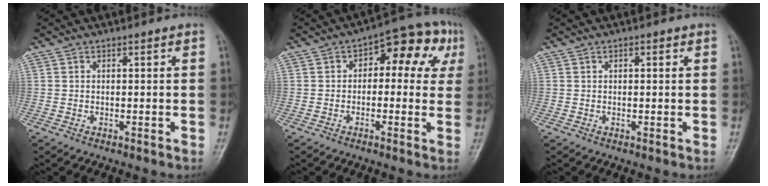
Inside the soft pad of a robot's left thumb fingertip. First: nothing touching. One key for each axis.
{"total": 11.3, "fx": 2.9, "fy": 6.6, "fz": 8.7, "tx": -0.058, "ty": 0.035, "tz": 0.024}
{"total": 0.7, "fx": 0.3, "fy": 0.3, "fz": 0.6, "tx": -0.008, "ty": 0.001, "tz": 0.003}